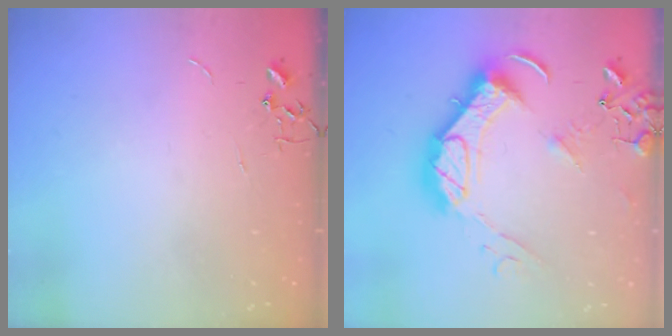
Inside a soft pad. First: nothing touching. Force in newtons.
{"total": 19.2, "press": 19.0, "slide": 2.3}